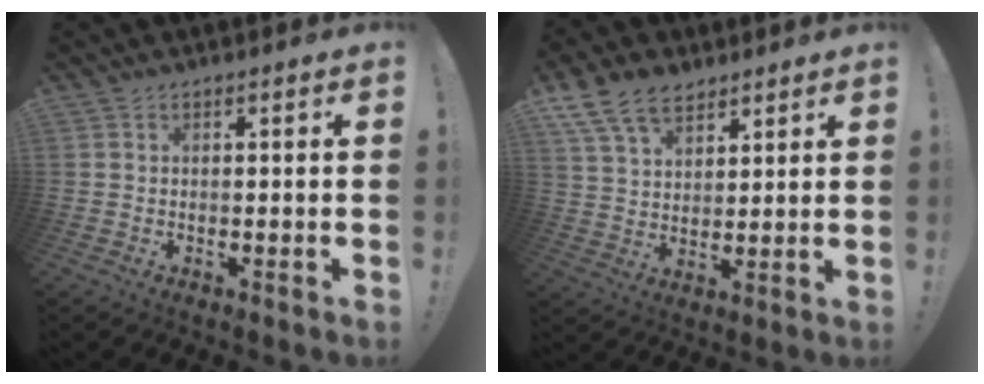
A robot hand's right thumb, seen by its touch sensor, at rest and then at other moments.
{"total": 12.3, "force": [8.1, 7.3, 5.6], "torque": [-0.103, -0.040, 0.156]}